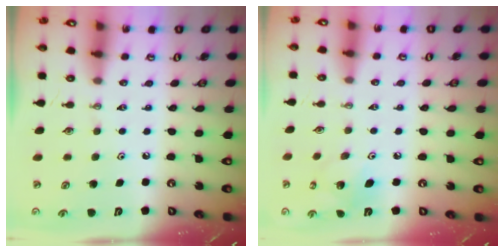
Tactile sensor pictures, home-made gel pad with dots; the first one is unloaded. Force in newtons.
{"total": 7.1, "press": 7.1, "slide": 0.5}